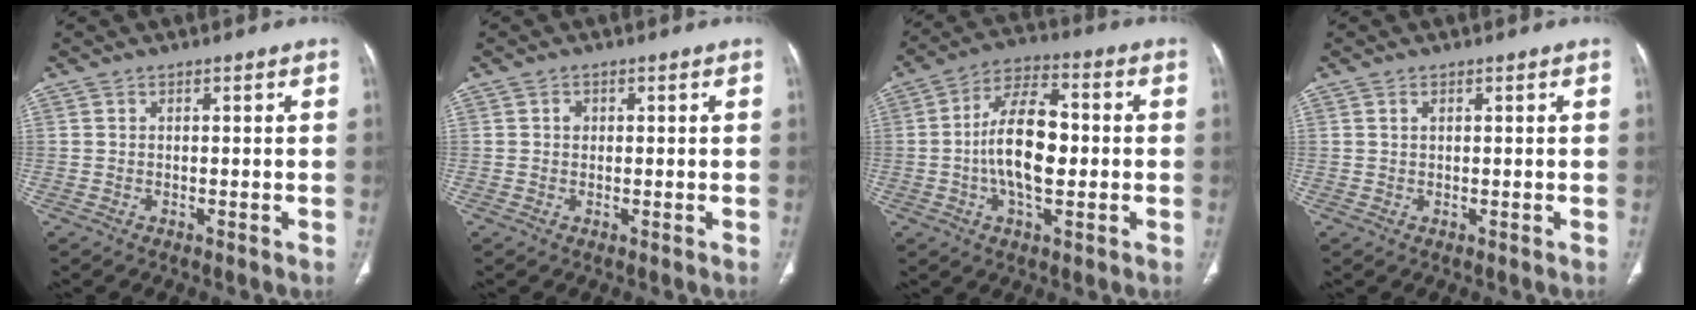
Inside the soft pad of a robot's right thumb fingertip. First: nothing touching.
{"total": 1.1, "force": [0.2, 1.0, 0.5], "torque": [-0.003, 0.003, 0.001]}
{"total": 13.3, "force": [-0.8, 6.4, 11.6], "torque": [-0.200, 0.019, -0.019]}
{"total": 0.6, "force": [0.3, 0.3, 0.4], "torque": [-0.010, 0.001, 0.006]}